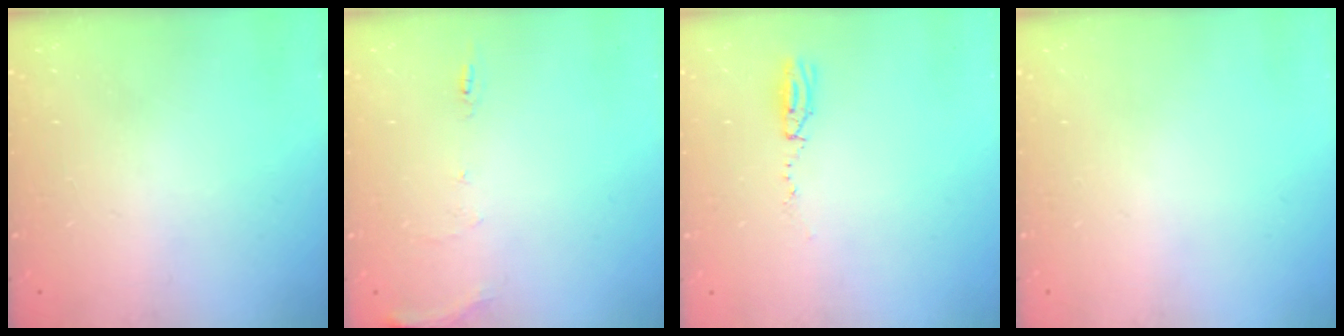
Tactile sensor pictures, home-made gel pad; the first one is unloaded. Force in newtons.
{"total": 7.4, "press": 7.4, "slide": 0.8}
{"total": 3.1, "press": 2.5, "slide": 1.9}
{"total": 0.0}